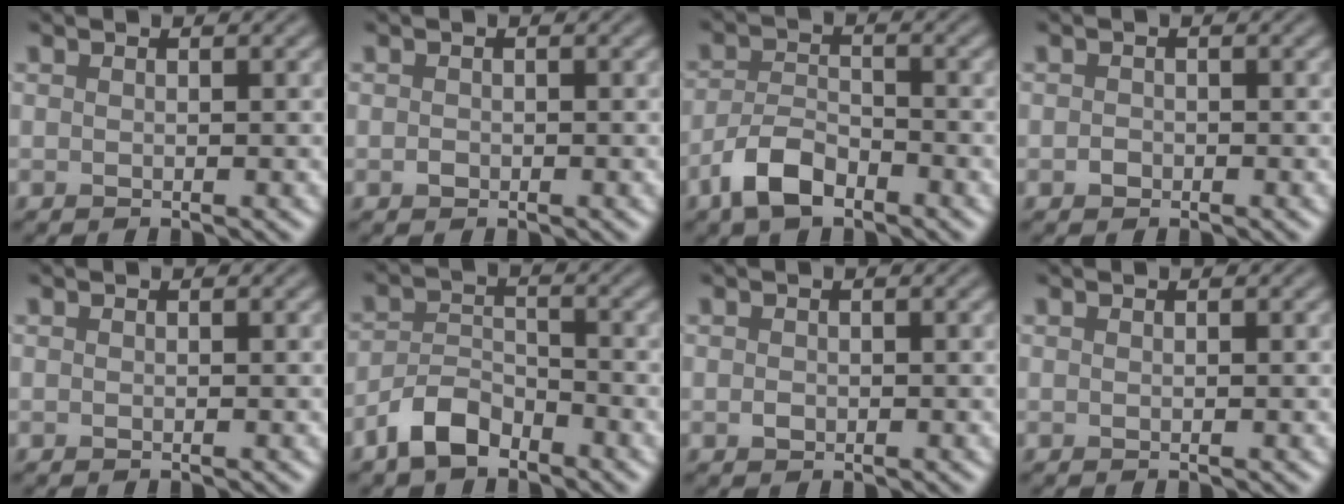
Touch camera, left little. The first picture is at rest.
{"total": 0.7, "force": [-0.3, 0.6, 0.3], "torque": [-0.003, -0.002, -0.009]}
{"total": 4.1, "force": [-2.8, 1.8, 2.4], "torque": [-0.045, 0.000, -0.061]}
{"total": 0.8, "force": [-0.4, 0.7, 0.2], "torque": [-0.001, -0.002, -0.013]}
{"total": 0.0}
{"total": 3.8, "force": [-3.0, 1.6, 1.8], "torque": [-0.032, 0.006, -0.065]}
{"total": 0.9, "force": [-0.2, 0.7, 0.4], "torque": [-0.009, -0.001, -0.007]}
{"total": 0.0}